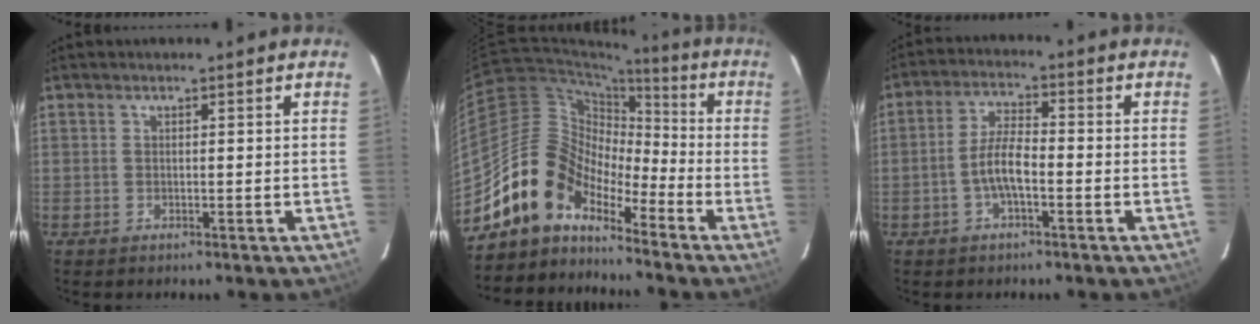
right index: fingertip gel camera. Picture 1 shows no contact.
{"total": 11.6, "force": [-9.2, 5.9, 3.7], "torque": [-0.065, 0.035, -0.186]}
{"total": 5.7, "force": [-2.0, 1.6, 5.1], "torque": [-0.104, 0.009, -0.039]}